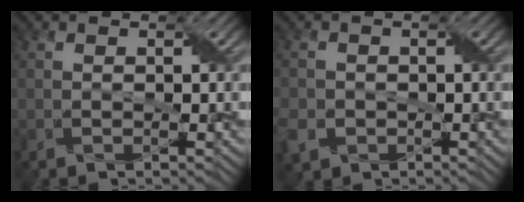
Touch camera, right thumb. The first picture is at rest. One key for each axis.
{"total": 4.1, "fx": -1.5, "fy": 3.5, "fz": 1.7, "tx": -0.052, "ty": -0.011, "tz": -0.036}